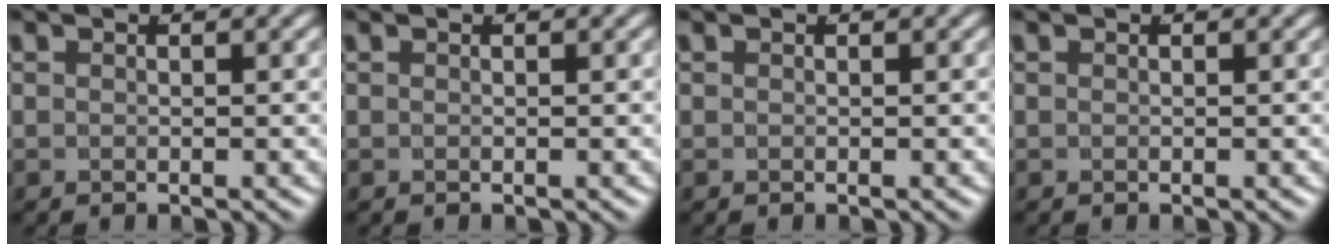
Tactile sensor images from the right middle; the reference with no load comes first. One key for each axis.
{"total": 0.0}
{"total": 0.0}
{"total": 0.0}